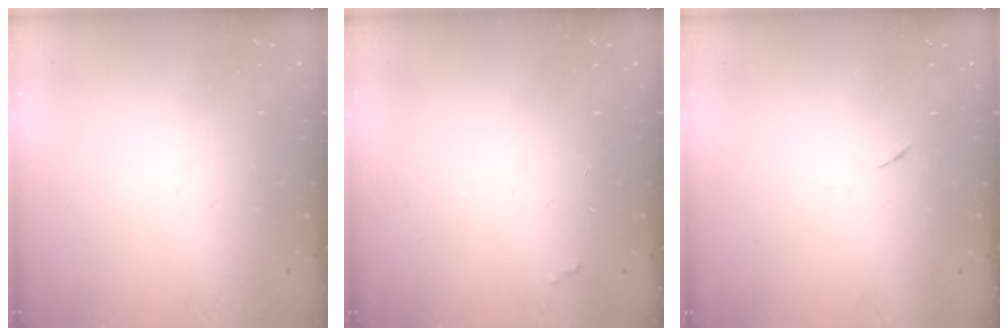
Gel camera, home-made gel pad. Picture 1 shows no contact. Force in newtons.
{"total": 2.8, "press": 2.8, "slide": 0.4}
{"total": 3.7, "press": 3.6, "slide": 0.7}